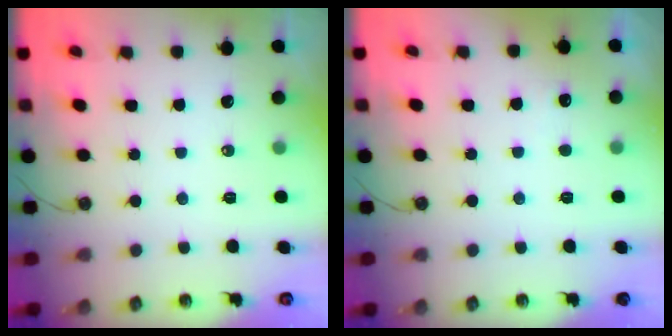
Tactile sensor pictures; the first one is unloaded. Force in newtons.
{"total": 2.1, "press": 1.9, "slide": 0.9}